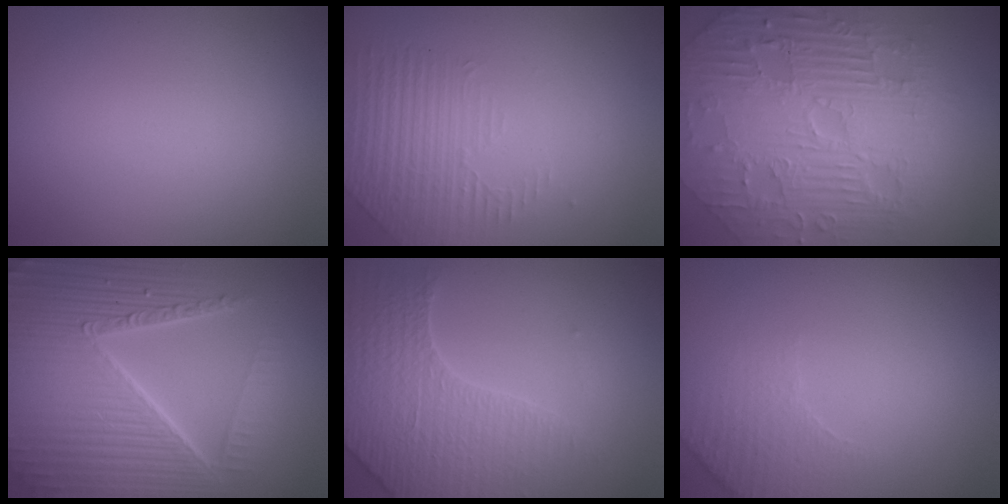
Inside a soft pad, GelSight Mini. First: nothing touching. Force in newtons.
{"total": 1.5, "press": 0.9, "slide": 1.2}
{"total": 11.1, "press": 7.2, "slide": 8.5}
{"total": 10.4, "press": 6.5, "slide": 8.1}
{"total": 4.3, "press": 4.2, "slide": 0.8}
{"total": 2.3, "press": 2.3, "slide": 0.6}